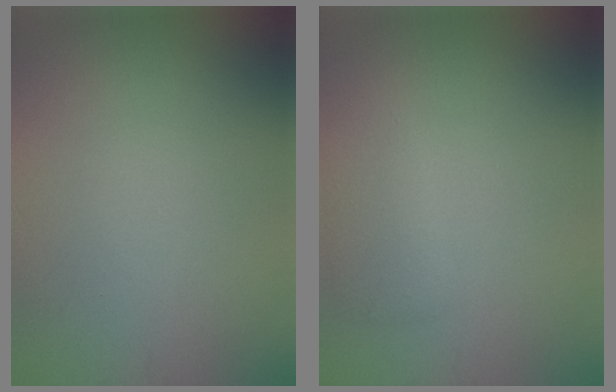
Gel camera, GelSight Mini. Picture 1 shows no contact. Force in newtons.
{"total": 2.5, "press": 2.5, "slide": 0.1}